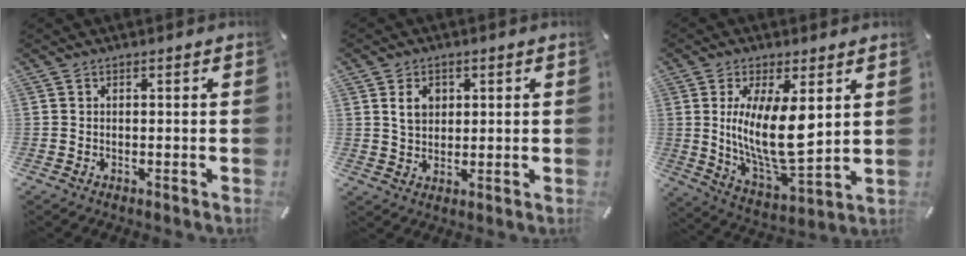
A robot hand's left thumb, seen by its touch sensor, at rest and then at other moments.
{"total": 4.9, "force": [1.5, 4.1, 2.3], "torque": [-0.039, 0.002, 0.023]}
{"total": 15.6, "force": [3.1, 6.7, 13.8], "torque": [-0.265, -0.021, 0.052]}